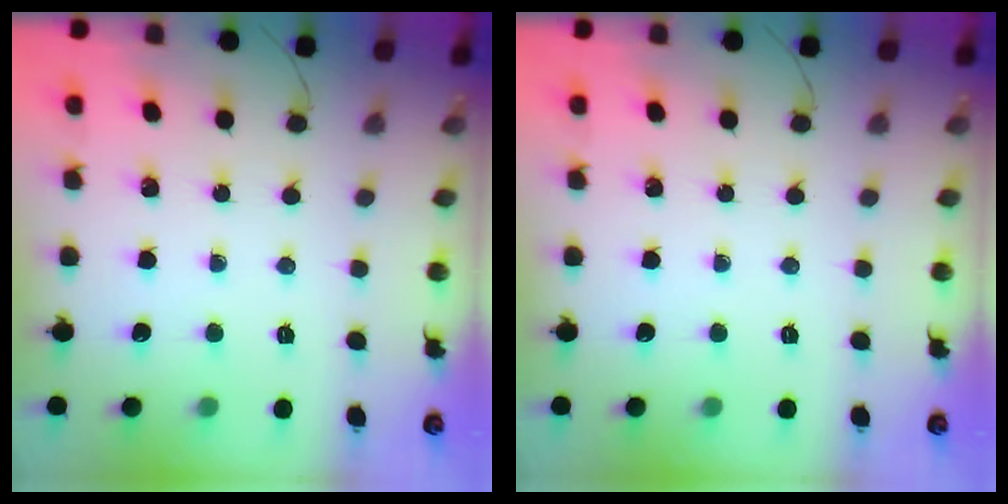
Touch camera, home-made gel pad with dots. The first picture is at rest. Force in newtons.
{"total": 0.0}